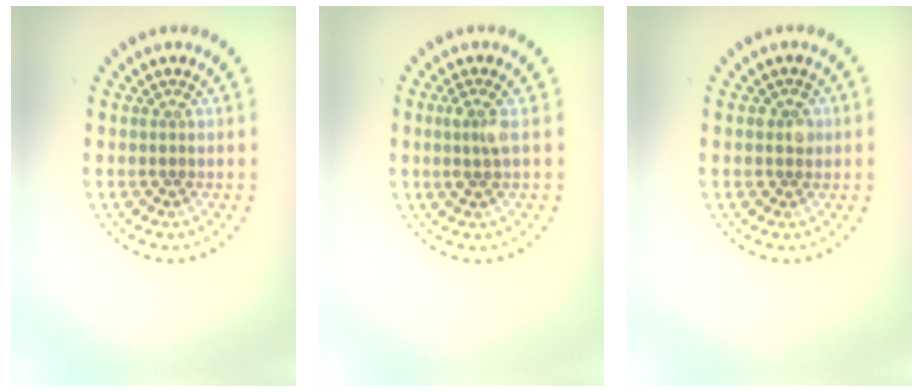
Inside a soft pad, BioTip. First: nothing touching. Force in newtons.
{"total": 1.7, "press": 1.4, "slide": 1.0}
{"total": 1.4, "press": 1.3, "slide": 0.6}